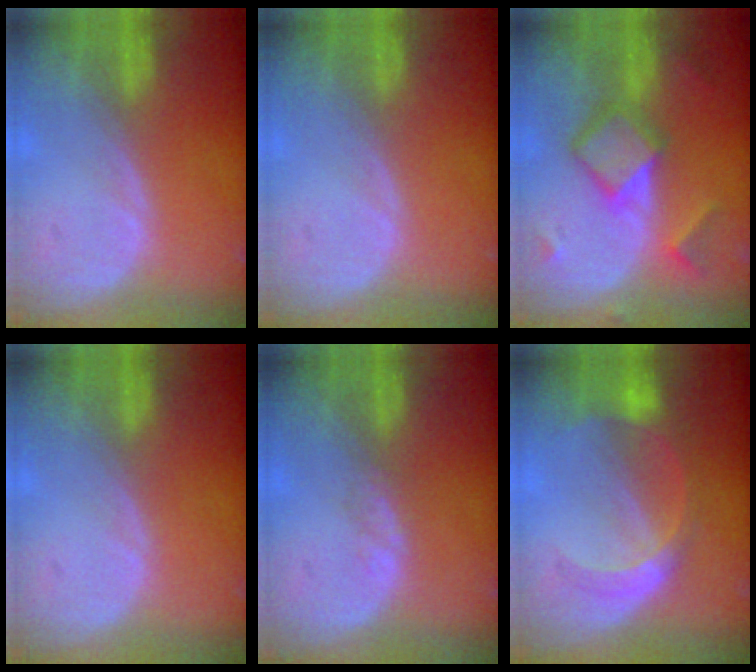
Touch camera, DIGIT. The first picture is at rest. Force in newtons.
{"total": 0.0}
{"total": 7.1, "press": 7.1, "slide": 0.5}
{"total": 0.0}
{"total": 1.1, "press": 0.9, "slide": 0.7}
{"total": 6.1, "press": 5.5, "slide": 2.8}